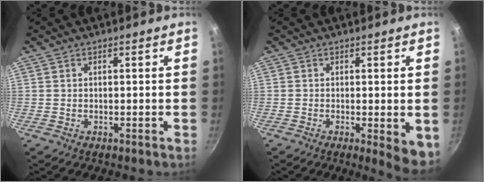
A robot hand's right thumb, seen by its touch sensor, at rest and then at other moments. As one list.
[{"total": 5.3, "force": [-0.8, 1.5, 5.0], "torque": [-0.057, -0.010, -0.007]}]